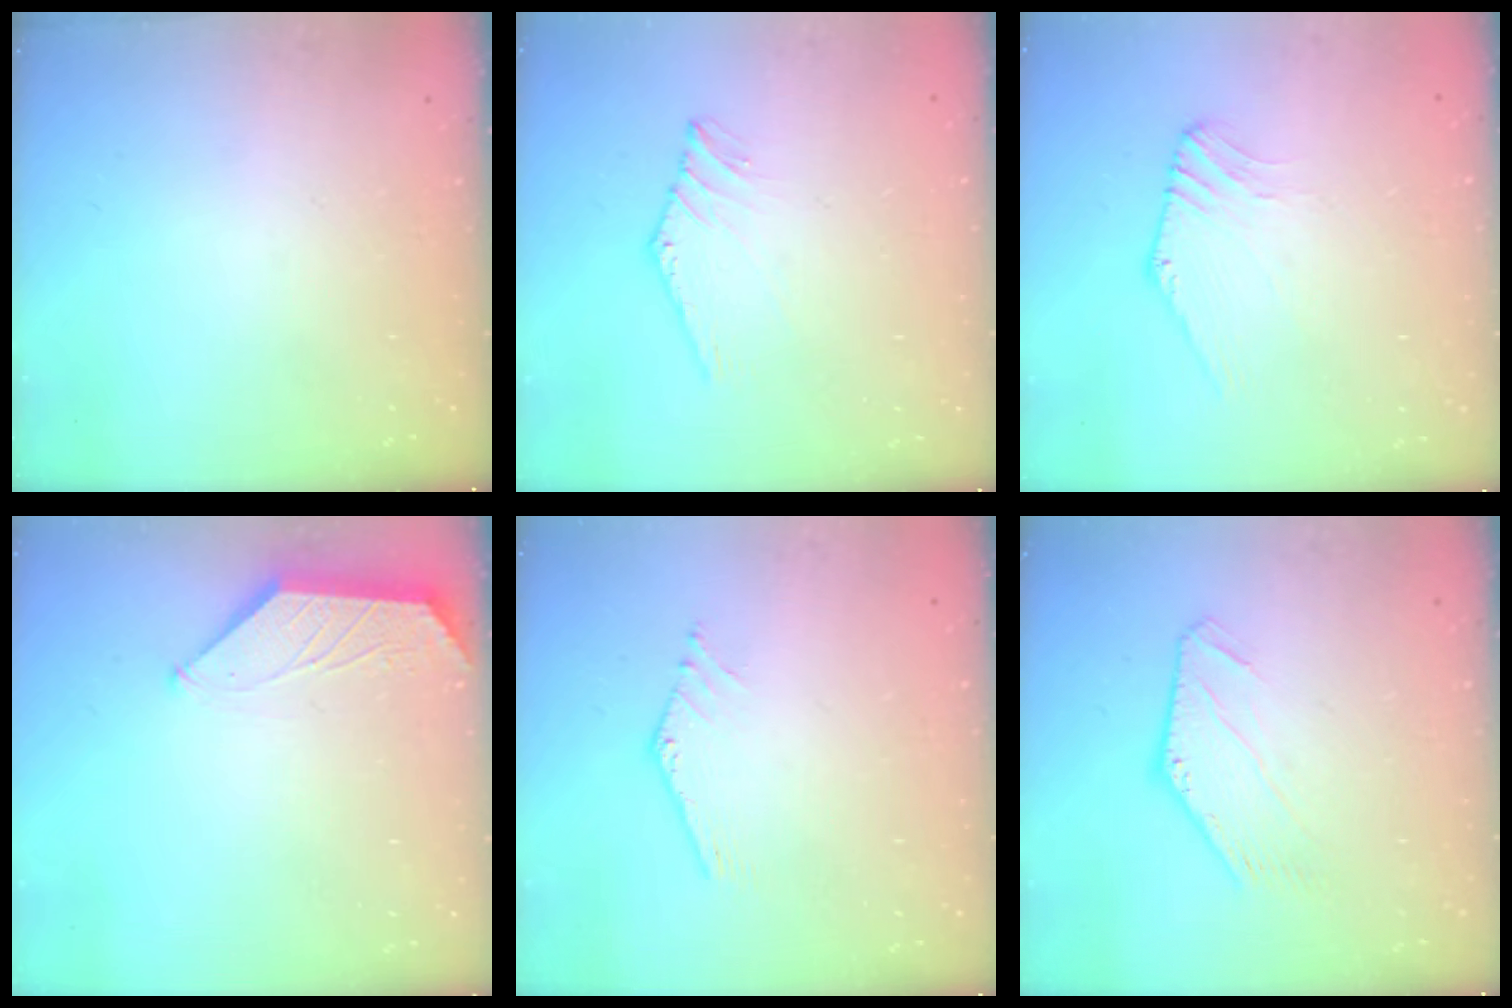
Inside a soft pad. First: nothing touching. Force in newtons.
{"total": 0.9, "press": 0.8, "slide": 0.3}
{"total": 0.5, "press": 0.5, "slide": 0.3}
{"total": 0.5, "press": 0.5, "slide": 0.2}
{"total": 1.6, "press": 1.6, "slide": 0.0}
{"total": 0.6, "press": 0.6, "slide": 0.1}